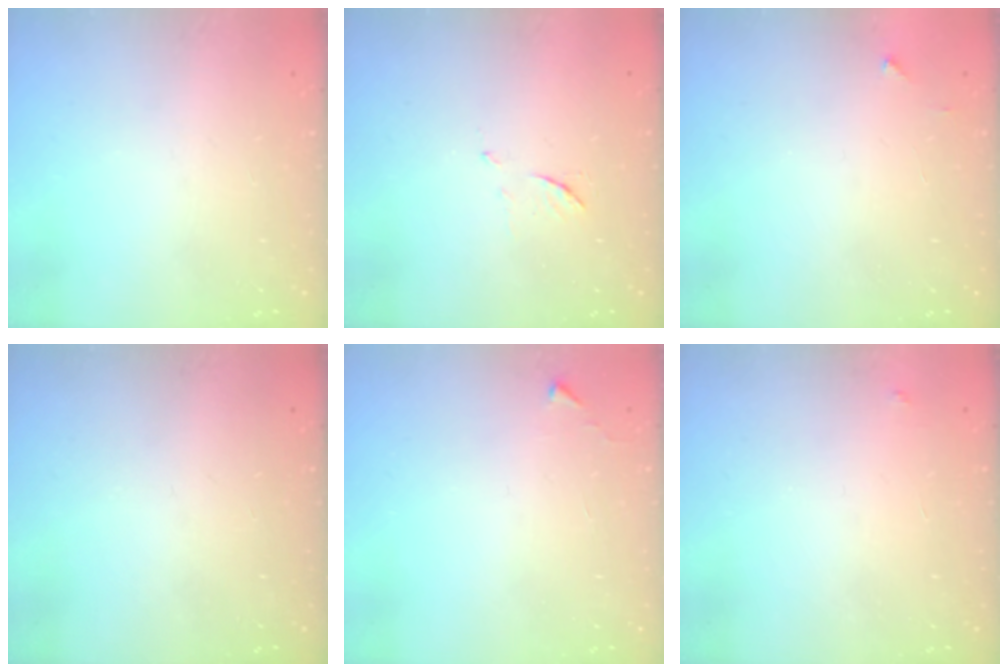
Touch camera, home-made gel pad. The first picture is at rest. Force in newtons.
{"total": 5.5, "press": 5.4, "slide": 0.7}
{"total": 2.0, "press": 2.0, "slide": 0.2}
{"total": 0.0}
{"total": 2.7, "press": 2.6, "slide": 0.4}
{"total": 4.0, "press": 4.0, "slide": 0.2}